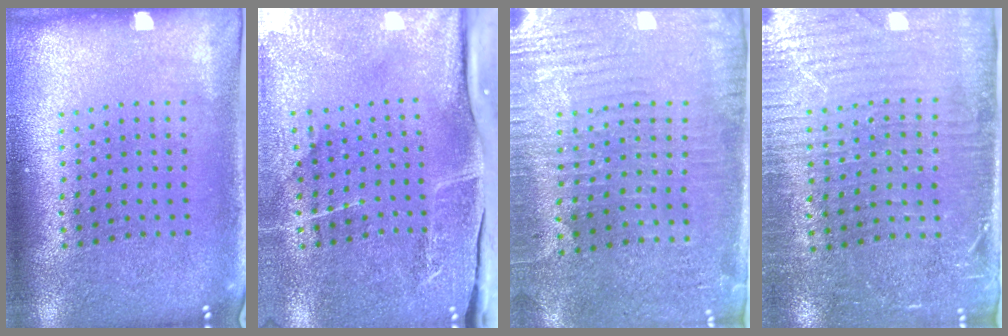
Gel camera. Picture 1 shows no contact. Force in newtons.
{"total": 4.8, "press": 3.9, "slide": 2.8}
{"total": 3.2, "press": 2.9, "slide": 1.3}
{"total": 3.5, "press": 3.1, "slide": 1.5}